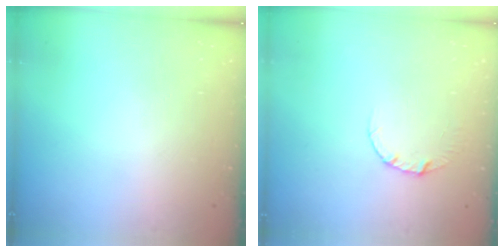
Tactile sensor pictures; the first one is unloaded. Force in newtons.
{"total": 3.4, "press": 3.4, "slide": 0.4}